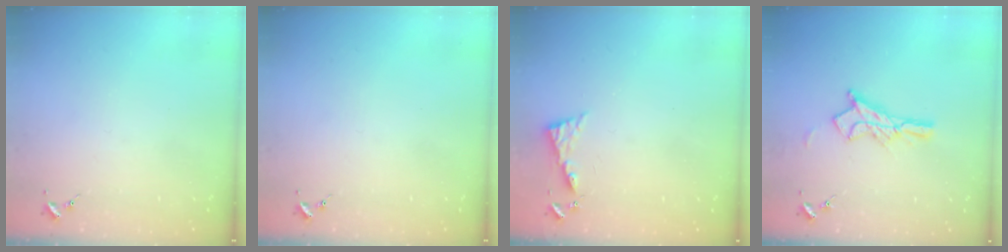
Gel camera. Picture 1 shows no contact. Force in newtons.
{"total": 0.0}
{"total": 6.4, "press": 6.4, "slide": 0.5}
{"total": 11.3, "press": 11.3, "slide": 0.8}